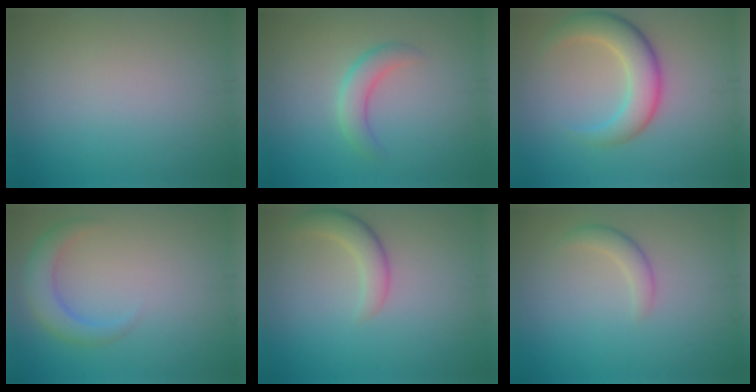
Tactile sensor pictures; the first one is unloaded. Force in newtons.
{"total": 2.4, "press": 2.4, "slide": 0.1}
{"total": 4.8, "press": 4.8, "slide": 0.1}
{"total": 3.0, "press": 3.0, "slide": 0.1}
{"total": 2.6, "press": 2.6, "slide": 0.2}
{"total": 1.7, "press": 1.7, "slide": 0.1}